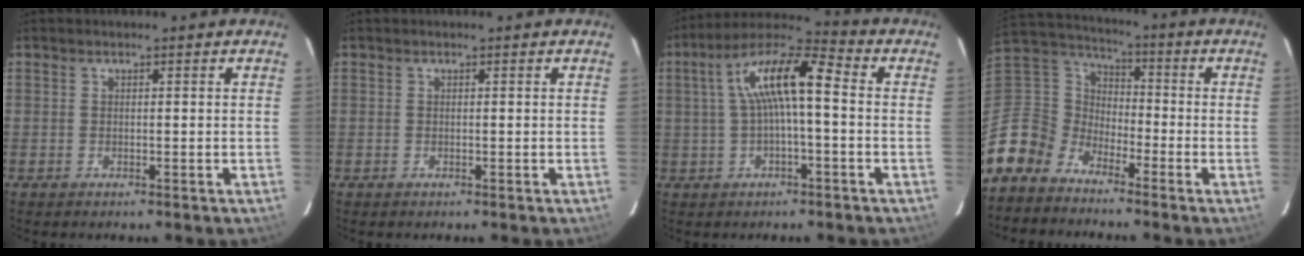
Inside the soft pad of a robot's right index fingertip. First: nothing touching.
{"total": 0.0}
{"total": 11.4, "force": [0.7, 2.9, 11.0], "torque": [-0.206, 0.028, 0.008]}
{"total": 11.2, "force": [-8.2, 7.4, 1.8], "torque": [-0.082, 0.031, -0.183]}